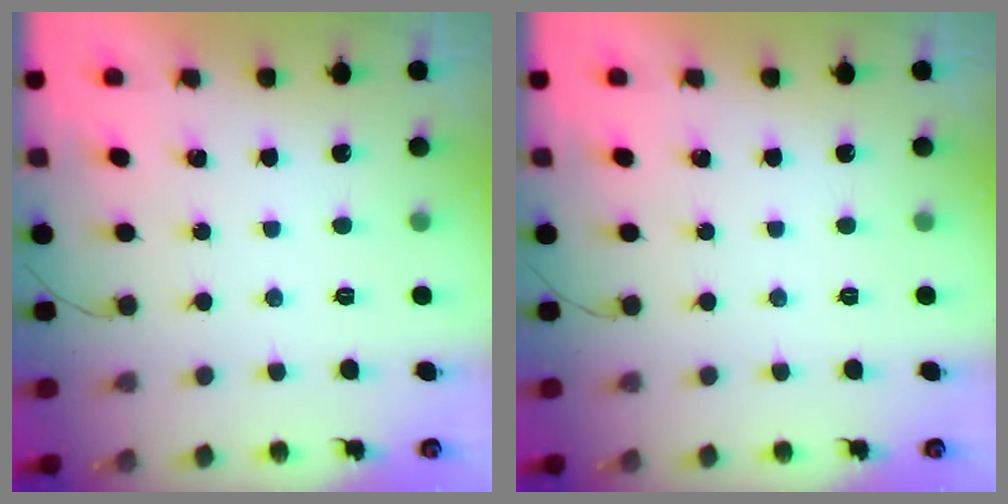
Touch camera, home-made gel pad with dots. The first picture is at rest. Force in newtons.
{"total": 0.0}